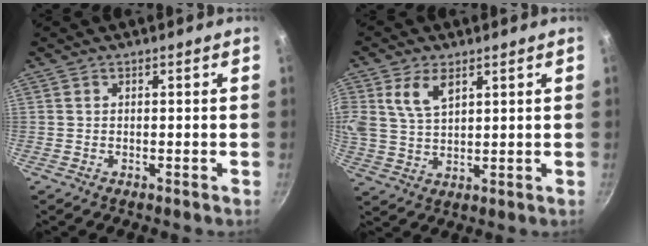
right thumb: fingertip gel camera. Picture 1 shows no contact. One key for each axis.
{"total": 7.7, "fx": 3.5, "fy": 4.4, "fz": 5.2, "tx": -0.100, "ty": -0.010, "tz": 0.070}